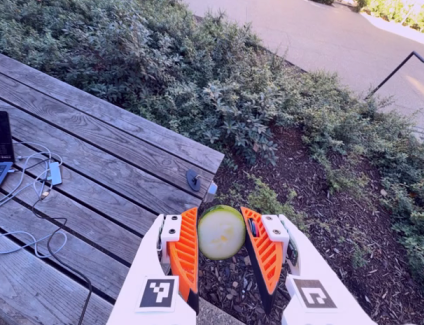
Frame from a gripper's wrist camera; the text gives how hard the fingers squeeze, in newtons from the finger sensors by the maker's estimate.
{"total": 11.0, "left": 11.1, "right": 10.9}